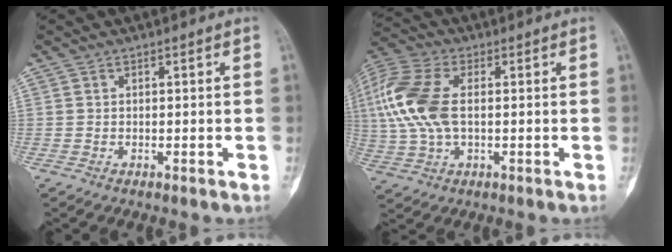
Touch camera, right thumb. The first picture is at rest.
{"total": 14.2, "force": [1.3, 7.8, 11.8], "torque": [-0.277, 0.016, 0.024]}